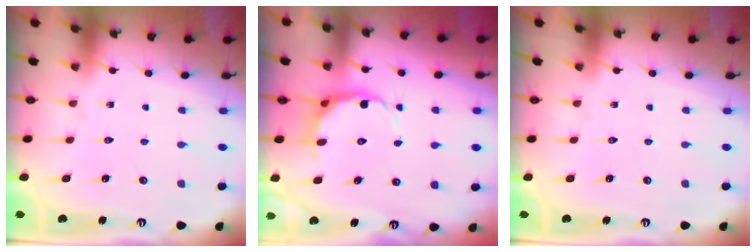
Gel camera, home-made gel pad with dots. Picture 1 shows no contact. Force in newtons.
{"total": 7.0, "press": 6.6, "slide": 2.2}
{"total": 0.0}